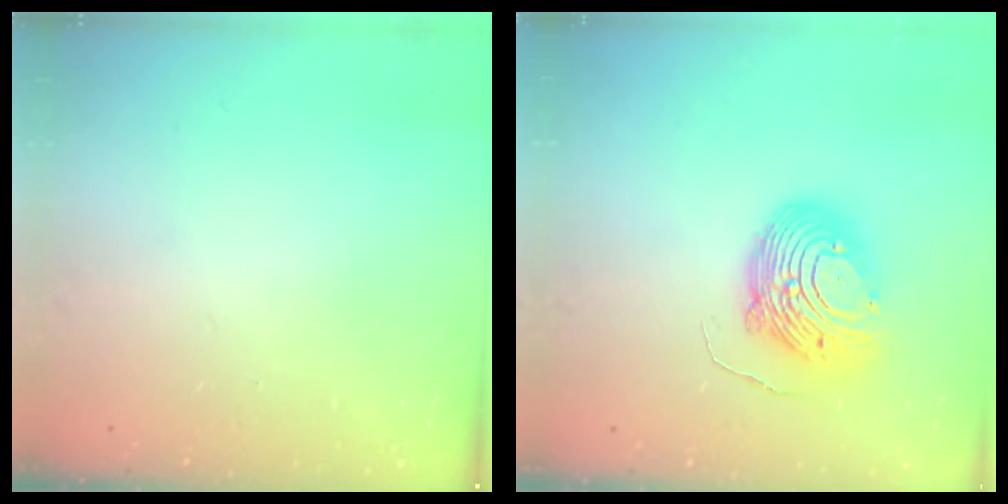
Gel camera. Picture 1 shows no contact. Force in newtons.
{"total": 12.3, "press": 12.2, "slide": 1.2}